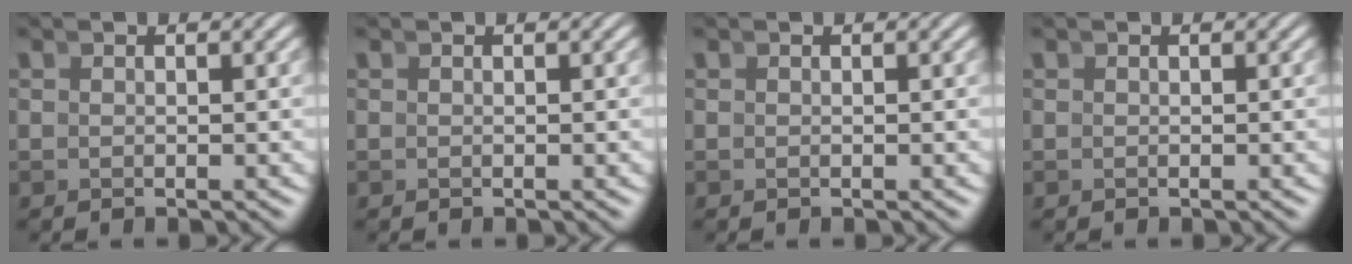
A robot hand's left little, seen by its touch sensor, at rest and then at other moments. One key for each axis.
{"total": 0.0}
{"total": 0.0}
{"total": 0.0}